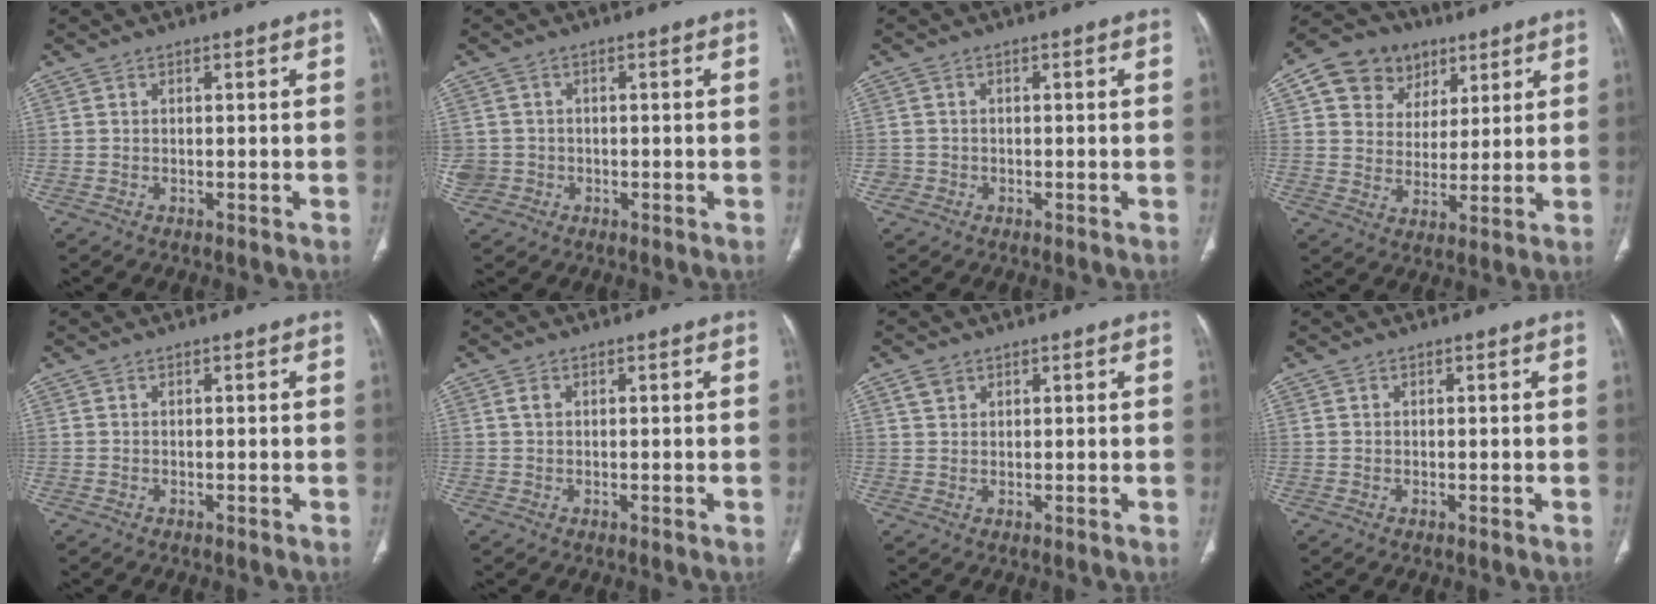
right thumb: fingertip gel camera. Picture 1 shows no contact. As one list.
[{"total": 3.8, "force": [-0.8, 3.7, 0.8], "torque": [-0.010, 0.011, -0.013]}, {"total": 1.5, "force": [-0.6, 1.4, 0.0], "torque": [0.007, 0.007, -0.016]}, {"total": 12.5, "force": [5.9, 10.2, 4.4], "torque": [-0.044, -0.006, 0.102]}, {"total": 0.0}, {"total": 1.3, "force": [0.4, 0.8, 0.9], "torque": [-0.015, 0.002, 0.009]}, {"total": 2.3, "force": [1.4, 1.6, 0.9], "torque": [-0.013, -0.001, 0.028]}, {"total": 0.0}]